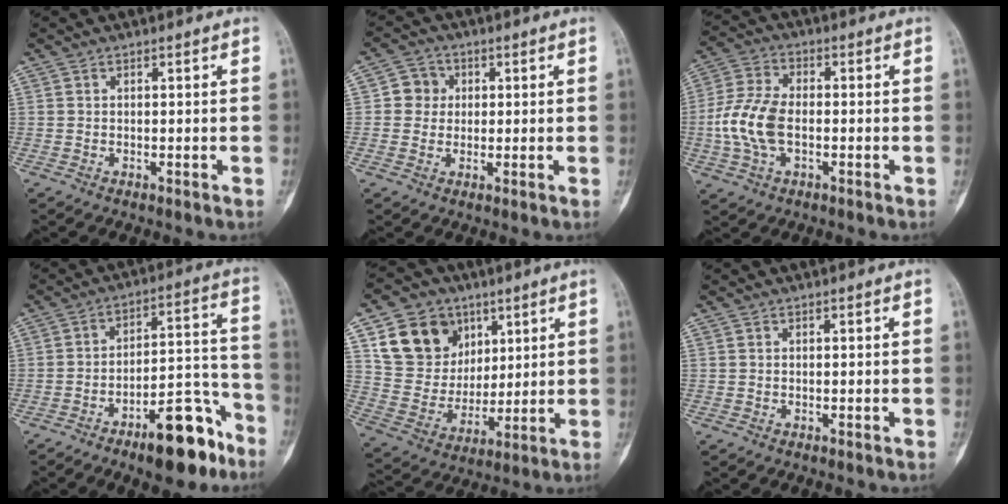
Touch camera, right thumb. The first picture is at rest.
{"total": 4.6, "force": [0.6, 4.4, 1.2], "torque": [0.009, 0.007, 0.003]}
{"total": 10.7, "force": [-1.5, 6.3, 8.5], "torque": [-0.186, 0.017, -0.034]}
{"total": 15.1, "force": [-9.6, 5.5, 10.4], "torque": [-0.121, 0.087, -0.148]}
{"total": 15.6, "force": [7.2, 12.4, 6.1], "torque": [-0.074, -0.020, 0.143]}
{"total": 0.0}